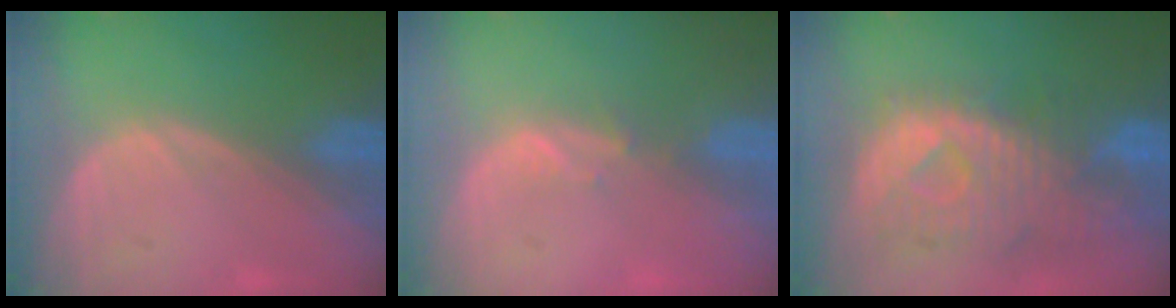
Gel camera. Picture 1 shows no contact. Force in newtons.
{"total": 1.4, "press": 1.2, "slide": 0.6}
{"total": 11.4, "press": 9.8, "slide": 5.8}